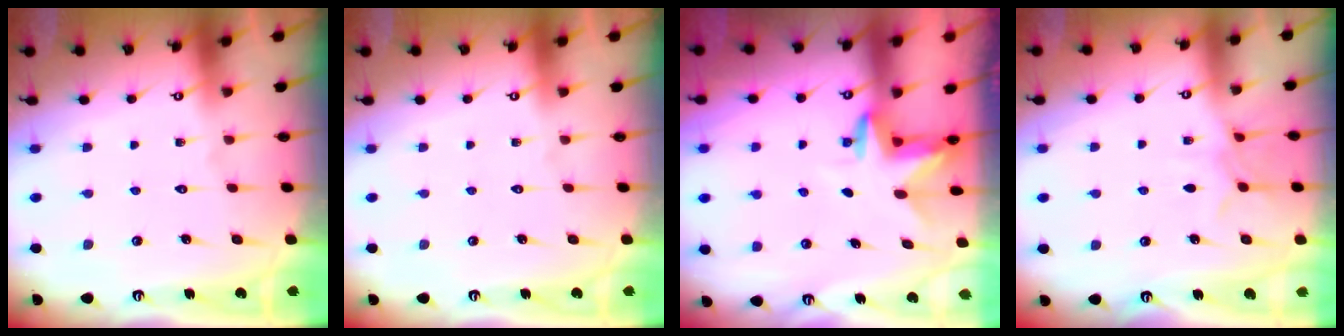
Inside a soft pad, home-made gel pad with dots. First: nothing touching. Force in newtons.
{"total": 0.0}
{"total": 3.4, "press": 3.4, "slide": 0.3}
{"total": 6.7, "press": 6.7, "slide": 0.8}